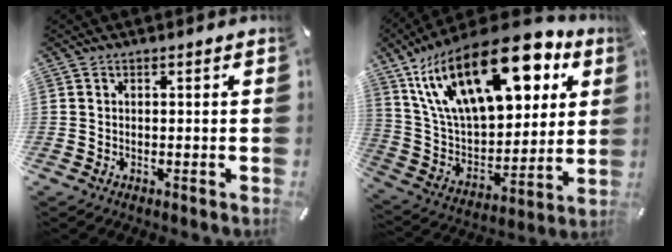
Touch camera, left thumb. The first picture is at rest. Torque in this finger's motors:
{"motor_torque": [3.32, 1.68, 1.64, -1.14, 1.05]}